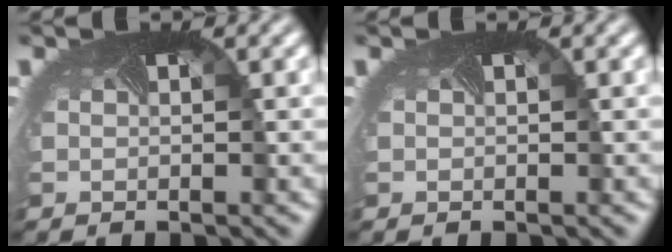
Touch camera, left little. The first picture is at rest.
{"total": 0.0}